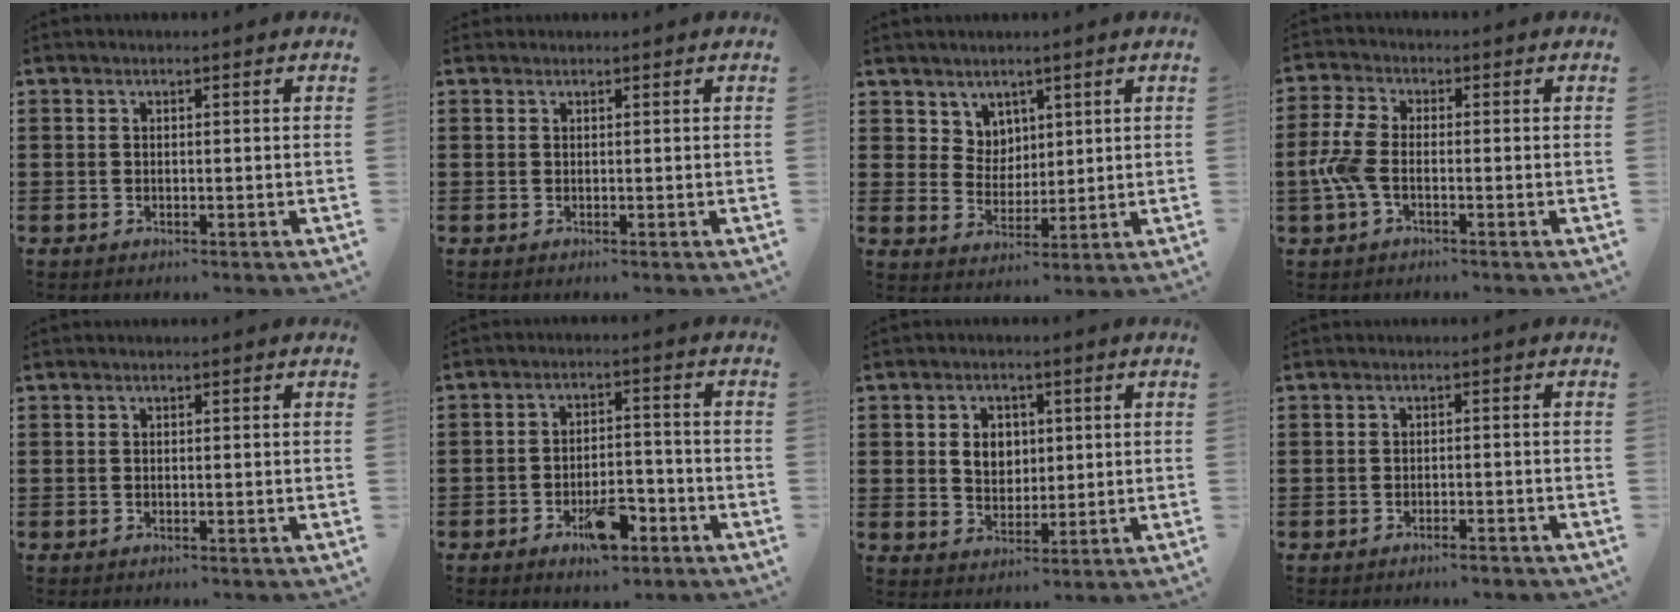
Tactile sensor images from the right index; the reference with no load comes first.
{"total": 0.0}
{"total": 4.6, "force": [3.1, 3.4, 0.3], "torque": [-0.025, 0.006, 0.059]}
{"total": 5.1, "force": [-1.4, 2.3, 4.3], "torque": [-0.109, -0.007, -0.033]}
{"total": 0.0}
{"total": 7.5, "force": [-4.0, 3.0, 5.6], "torque": [-0.087, 0.011, -0.063]}
{"total": 4.4, "force": [0.8, 3.5, 2.5], "torque": [-0.053, 0.010, 0.010]}
{"total": 1.6, "force": [-1.4, 0.0, 0.7], "torque": [-0.016, -0.004, -0.026]}